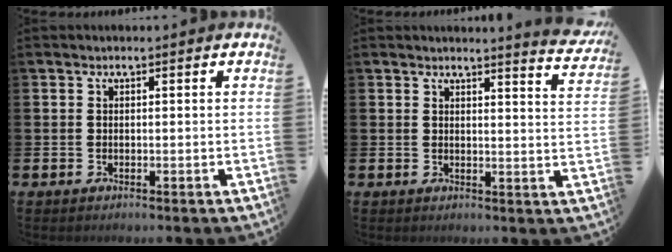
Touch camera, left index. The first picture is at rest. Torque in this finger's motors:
{"motor_torque": [-0.22, -0.21, -0.19, 0.07]}